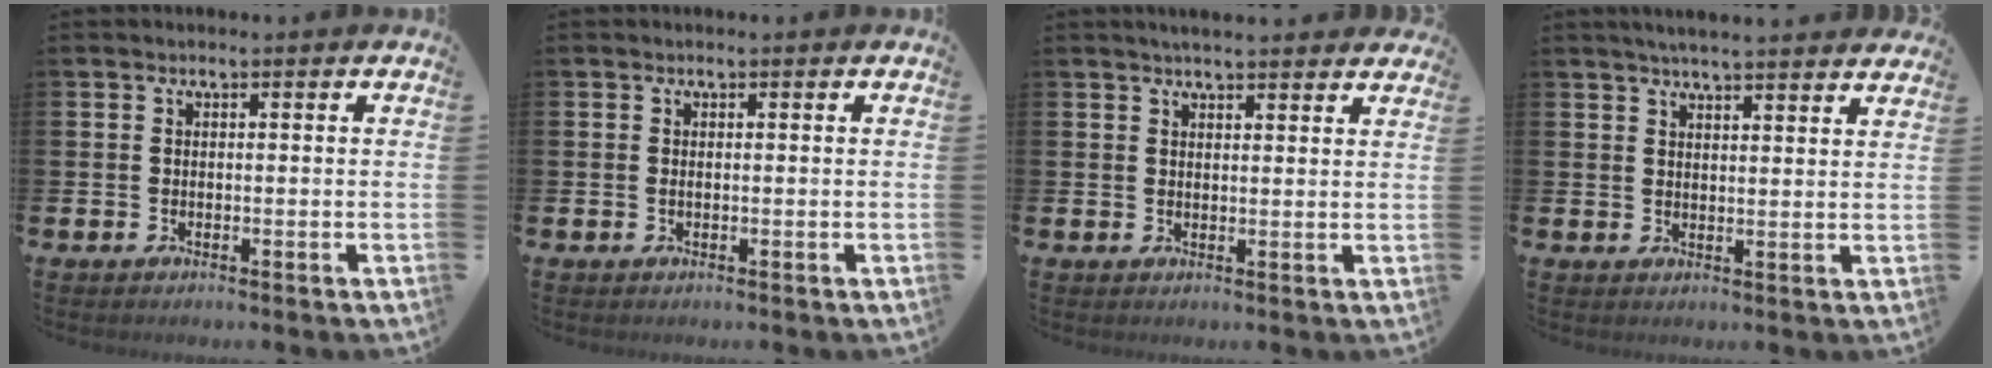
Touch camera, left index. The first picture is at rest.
{"total": 0.0}
{"total": 2.9, "force": [2.9, 0.2, 0.6], "torque": [-0.014, -0.009, 0.052]}
{"total": 4.1, "force": [4.1, -0.3, 0.8], "torque": [-0.021, -0.017, 0.073]}